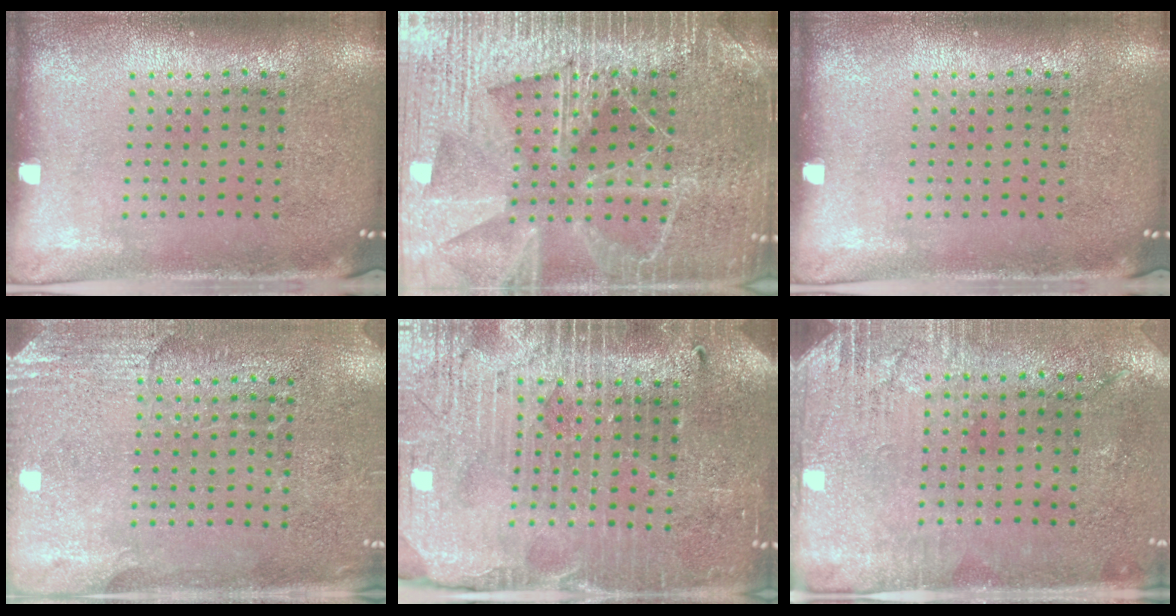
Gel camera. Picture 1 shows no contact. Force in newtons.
{"total": 6.5, "press": 6.4, "slide": 0.7}
{"total": 0.0}
{"total": 2.7, "press": 2.4, "slide": 1.3}
{"total": 3.9, "press": 3.7, "slide": 1.2}
{"total": 2.8, "press": 2.4, "slide": 1.5}